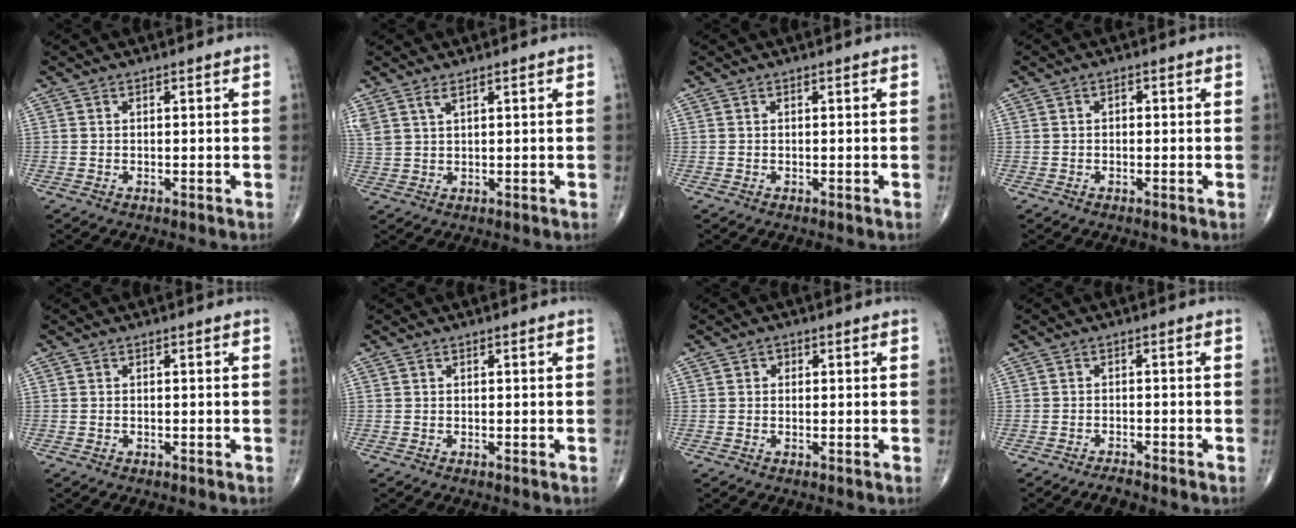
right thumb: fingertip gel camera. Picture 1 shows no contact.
{"total": 3.5, "force": [2.3, 1.2, 2.4], "torque": [-0.060, 0.002, 0.055]}
{"total": 0.0}
{"total": 0.9, "force": [0.0, 0.7, 0.6], "torque": [-0.002, 0.005, -0.004]}
{"total": 0.0}
{"total": 0.0}
{"total": 0.9, "force": [0.1, 0.8, 0.3], "torque": [0.003, 0.002, -0.002]}
{"total": 1.9, "force": [-1.8, 0.2, 0.5], "torque": [-0.020, 0.006, -0.031]}